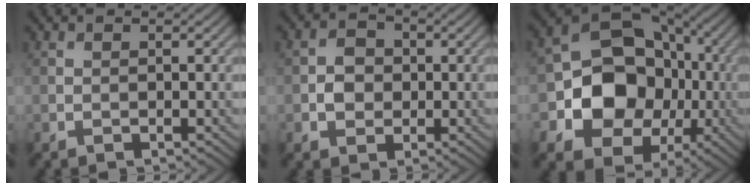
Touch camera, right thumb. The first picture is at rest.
{"total": 2.8, "force": [-0.4, 2.4, 1.4], "torque": [-0.025, 0.000, -0.012]}
{"total": 13.5, "force": [-2.3, 11.3, 7.2], "torque": [-0.150, -0.014, -0.058]}